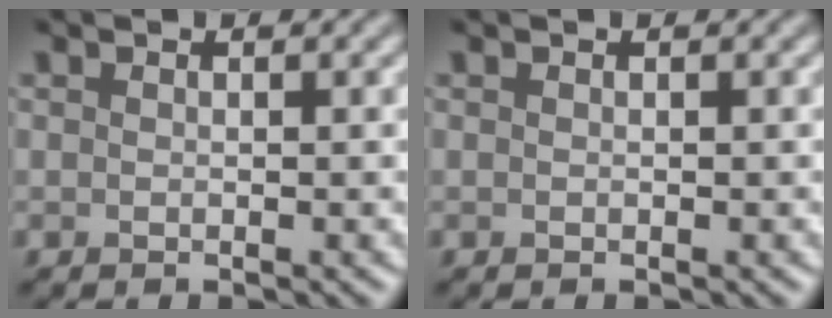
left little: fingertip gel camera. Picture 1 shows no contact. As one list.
[{"total": 0.0}]